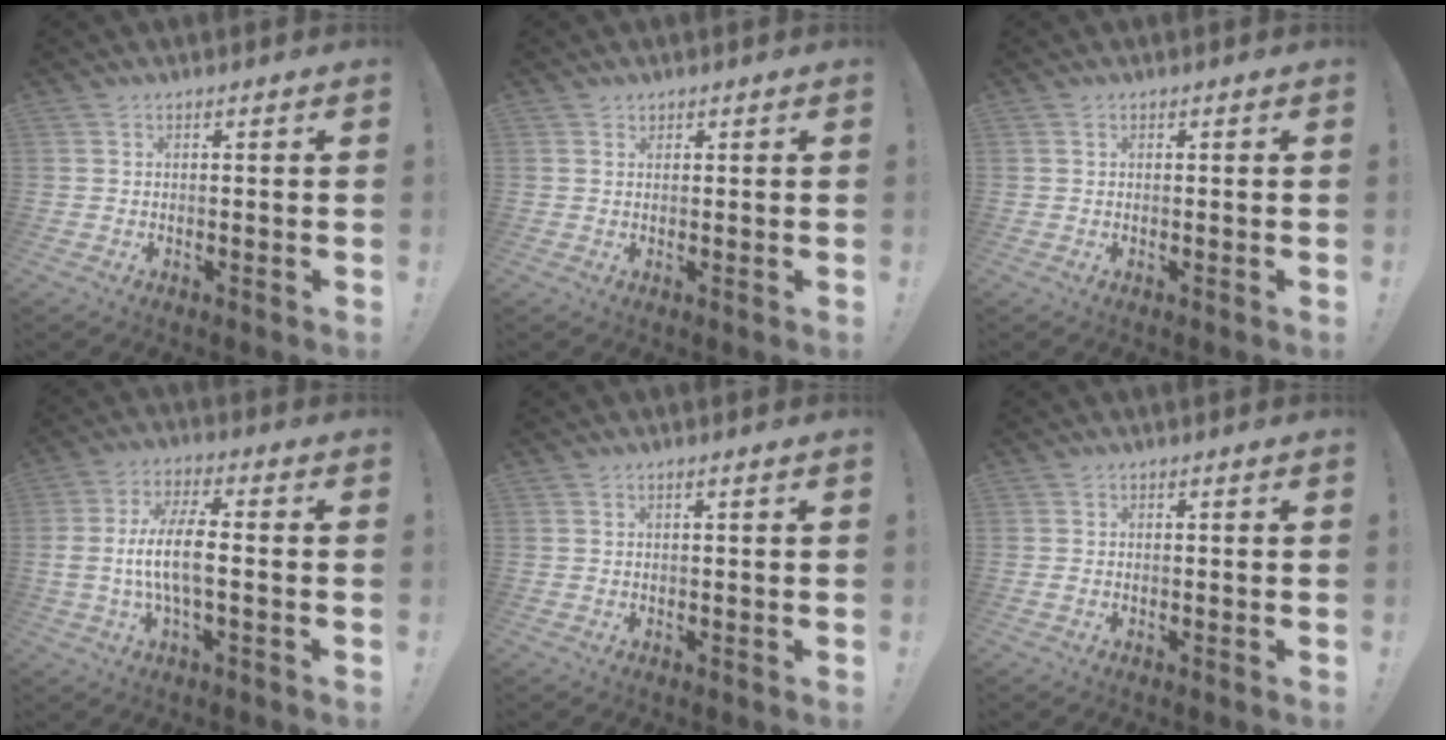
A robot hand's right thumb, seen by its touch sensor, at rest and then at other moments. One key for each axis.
{"total": 0.7, "fx": 0.7, "fy": 0.3, "fz": 0.0, "tx": 0.009, "ty": -0.004, "tz": 0.012}
{"total": 0.0}
{"total": 11.3, "fx": -1.2, "fy": 3.5, "fz": 10.7, "tx": -0.211, "ty": 0.004, "tz": -0.021}
{"total": 0.8, "fx": 0.2, "fy": -0.4, "fz": 0.6, "tx": -0.016, "ty": 0.001, "tz": 0.003}
{"total": 0.5, "fx": -0.1, "fy": 0.3, "fz": 0.4, "tx": -0.014, "ty": 0.003, "tz": -0.001}